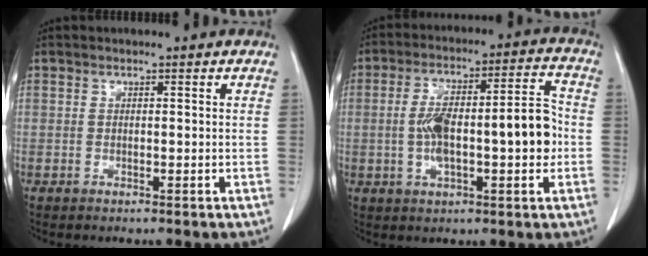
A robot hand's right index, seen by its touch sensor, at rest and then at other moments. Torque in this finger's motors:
{"motor_torque": [0.54, 0.02, 0.72, 0.13]}